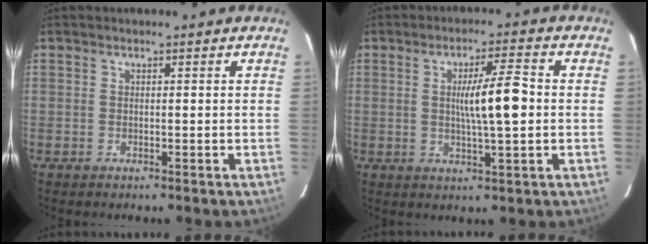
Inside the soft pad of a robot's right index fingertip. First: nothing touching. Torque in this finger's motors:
{"motor_torque": [0.71, -0.40, 0.24, 0.11]}